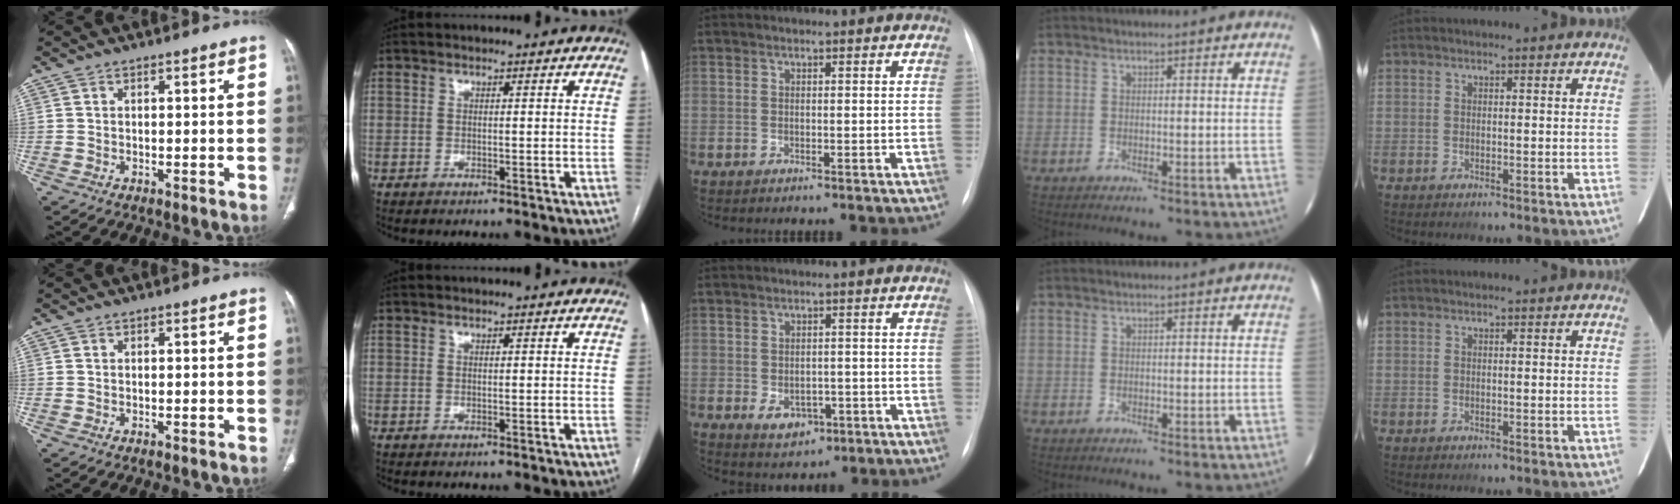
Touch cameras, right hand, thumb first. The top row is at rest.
{"middle": {"total": 4.1, "force": [-1.4, 2.9, 2.6], "torque": [-0.036, 0.002, -0.007]}}